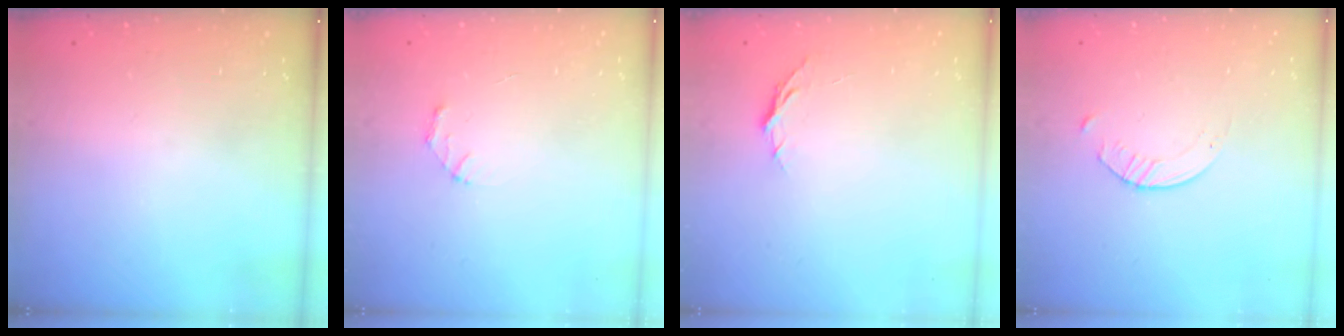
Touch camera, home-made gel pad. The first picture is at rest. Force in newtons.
{"total": 2.1, "press": 2.1, "slide": 0.2}
{"total": 3.7, "press": 3.6, "slide": 0.4}
{"total": 2.8, "press": 2.7, "slide": 0.3}